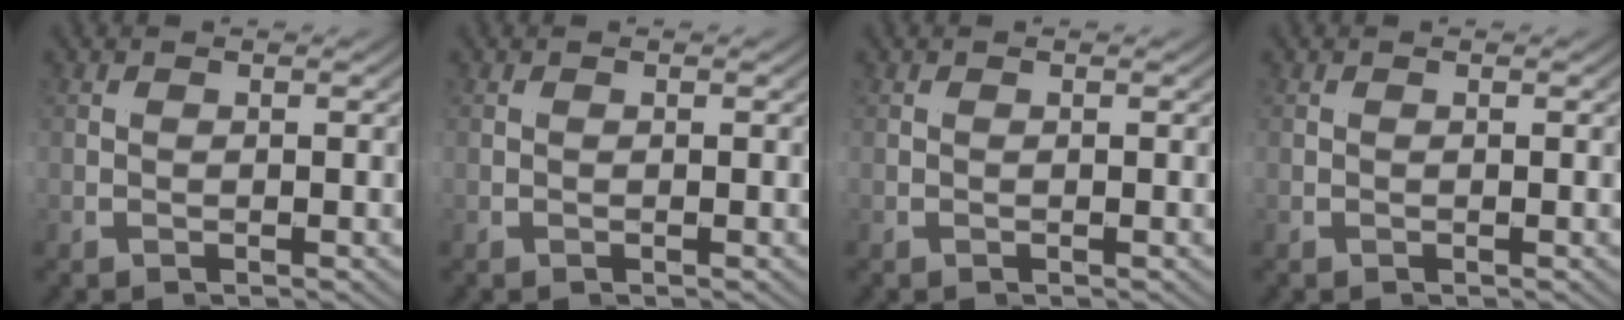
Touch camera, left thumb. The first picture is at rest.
{"total": 0.0}
{"total": 0.0}
{"total": 0.0}